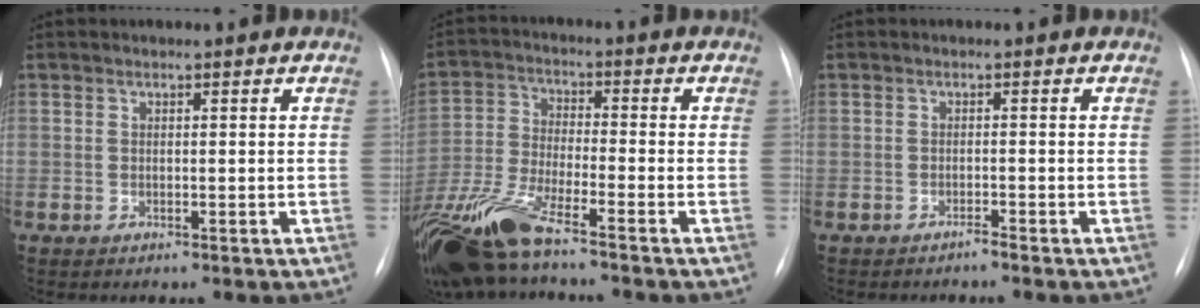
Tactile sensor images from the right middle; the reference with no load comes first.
{"total": 13.3, "force": [-10.2, 1.5, 8.3], "torque": [-0.186, -0.026, -0.199]}
{"total": 0.7, "force": [-0.7, -0.2, 0.2], "torque": [0.000, -0.001, -0.010]}